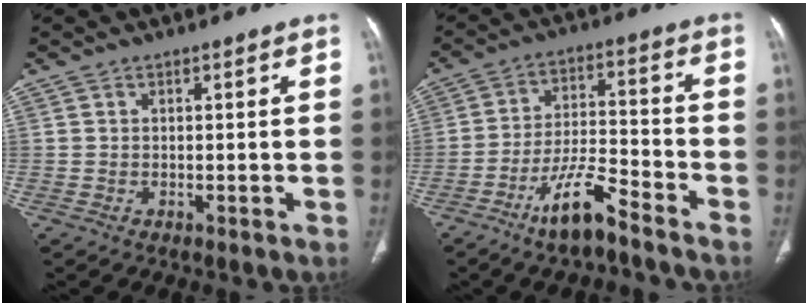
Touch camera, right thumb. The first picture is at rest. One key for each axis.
{"total": 9.7, "fx": -7.0, "fy": 2.2, "fz": 6.4, "tx": -0.118, "ty": 0.049, "tz": -0.128}